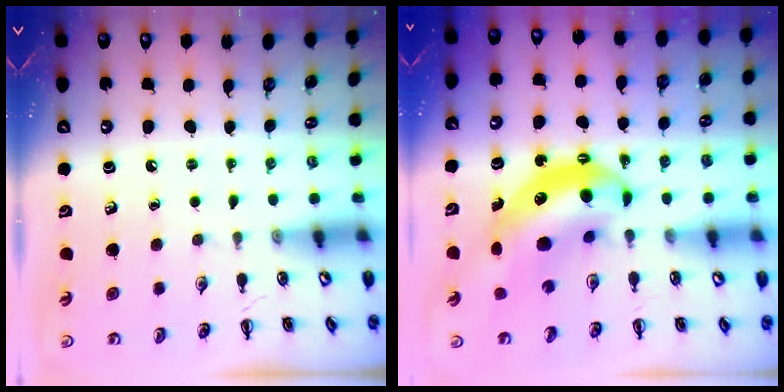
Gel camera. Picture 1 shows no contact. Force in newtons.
{"total": 10.8, "press": 10.4, "slide": 2.7}